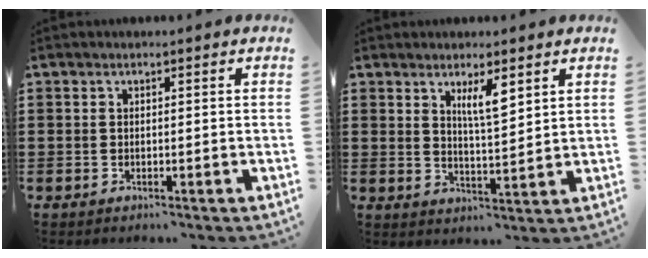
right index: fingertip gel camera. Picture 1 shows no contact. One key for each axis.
{"total": 4.3, "fx": 2.6, "fy": 0.8, "fz": 3.3, "tx": -0.062, "ty": 0.001, "tz": 0.042}